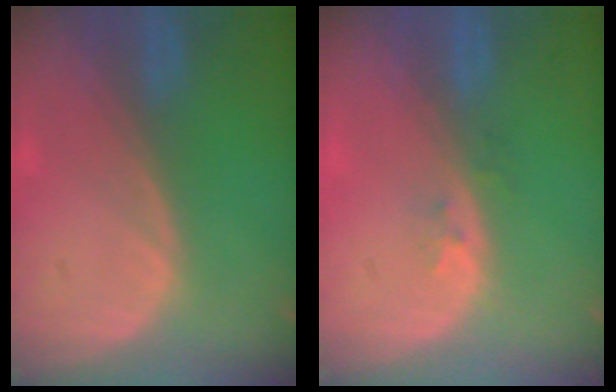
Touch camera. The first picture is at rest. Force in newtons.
{"total": 1.6, "press": 1.2, "slide": 1.0}